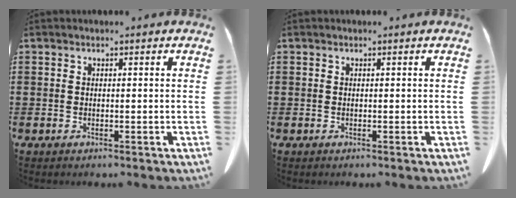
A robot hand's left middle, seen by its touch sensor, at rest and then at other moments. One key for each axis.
{"total": 0.0}